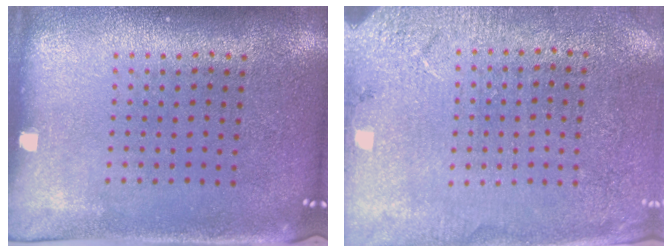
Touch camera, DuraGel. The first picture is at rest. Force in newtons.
{"total": 2.6, "press": 2.6, "slide": 0.4}